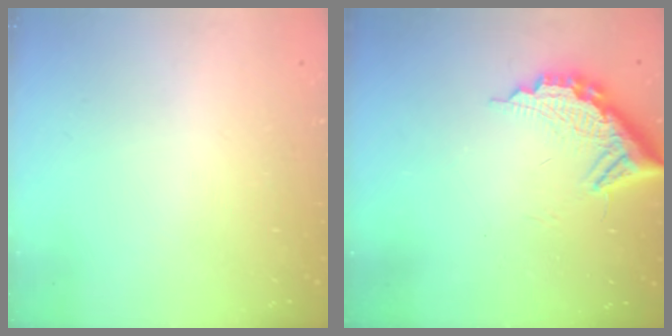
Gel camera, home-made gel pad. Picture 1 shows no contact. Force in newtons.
{"total": 11.8, "press": 11.8, "slide": 1.0}